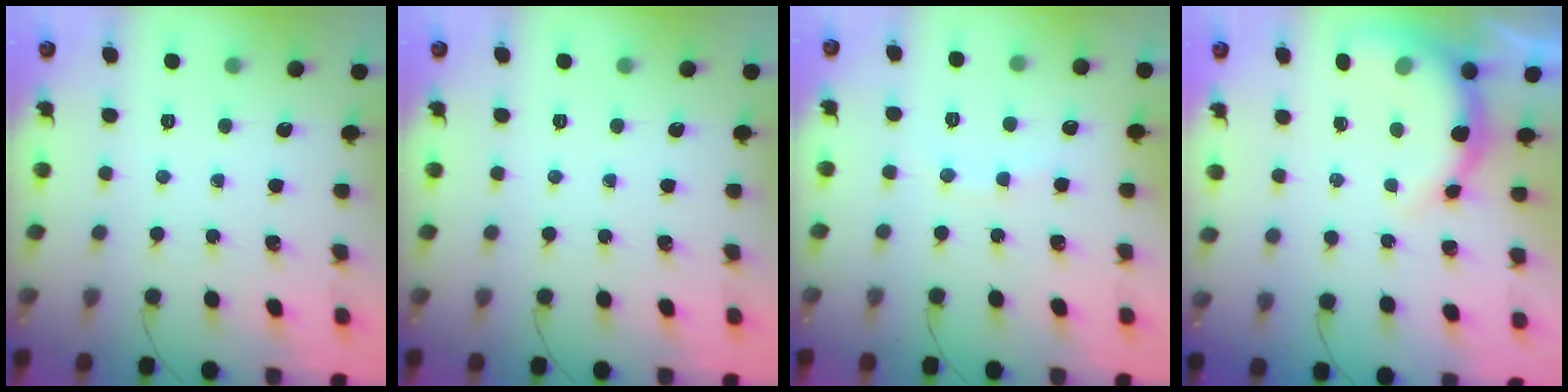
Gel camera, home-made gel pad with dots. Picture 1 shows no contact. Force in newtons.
{"total": 0.0}
{"total": 6.5, "press": 6.4, "slide": 1.4}
{"total": 8.6, "press": 8.6, "slide": 0.7}